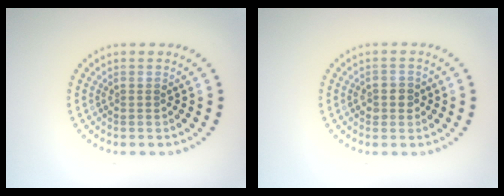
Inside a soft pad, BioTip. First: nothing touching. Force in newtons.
{"total": 1.7, "press": 1.5, "slide": 0.7}